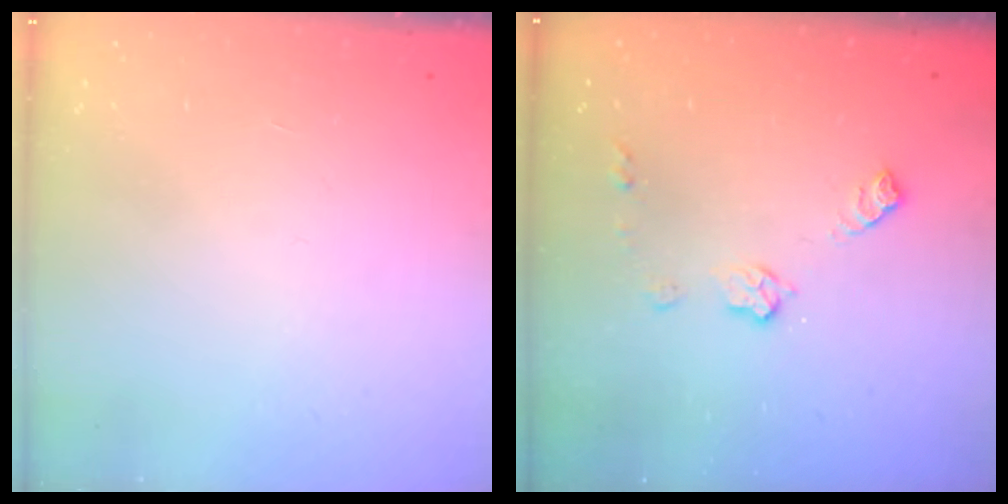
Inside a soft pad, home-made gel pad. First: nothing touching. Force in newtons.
{"total": 7.7, "press": 7.7, "slide": 0.2}